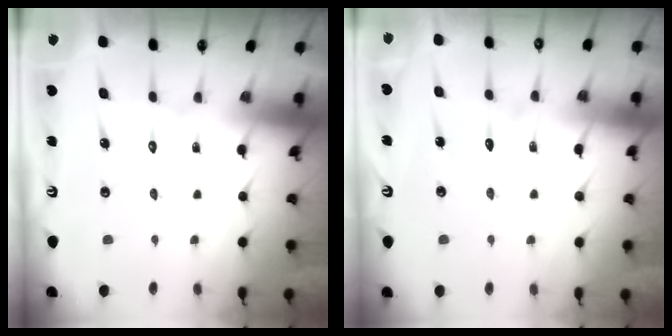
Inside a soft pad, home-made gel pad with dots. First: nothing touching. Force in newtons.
{"total": 2.9, "press": 2.9, "slide": 0.3}